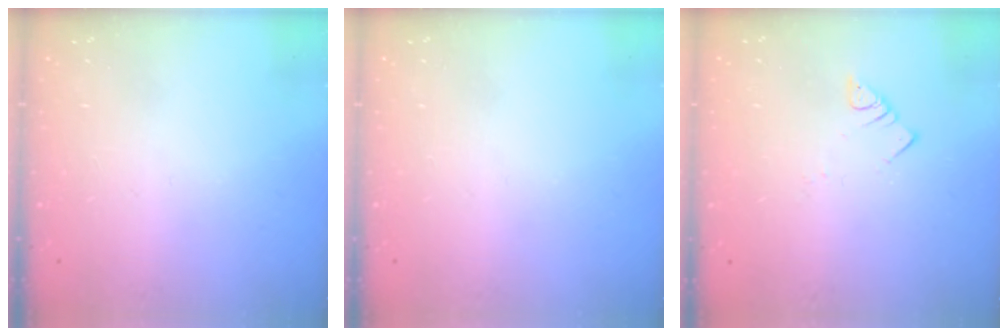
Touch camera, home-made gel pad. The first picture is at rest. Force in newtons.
{"total": 0.0}
{"total": 3.4, "press": 3.3, "slide": 0.3}